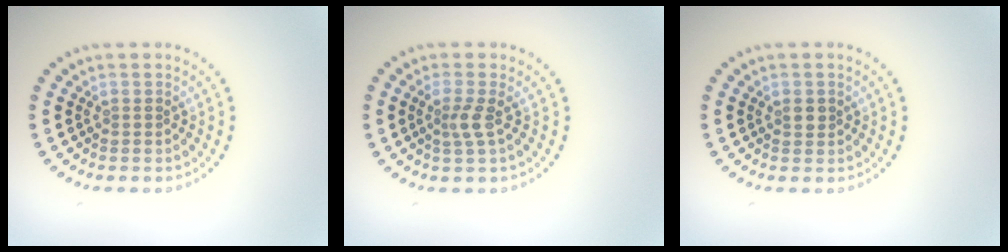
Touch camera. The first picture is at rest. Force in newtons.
{"total": 1.9, "press": 1.4, "slide": 1.3}
{"total": 1.1, "press": 1.0, "slide": 0.4}